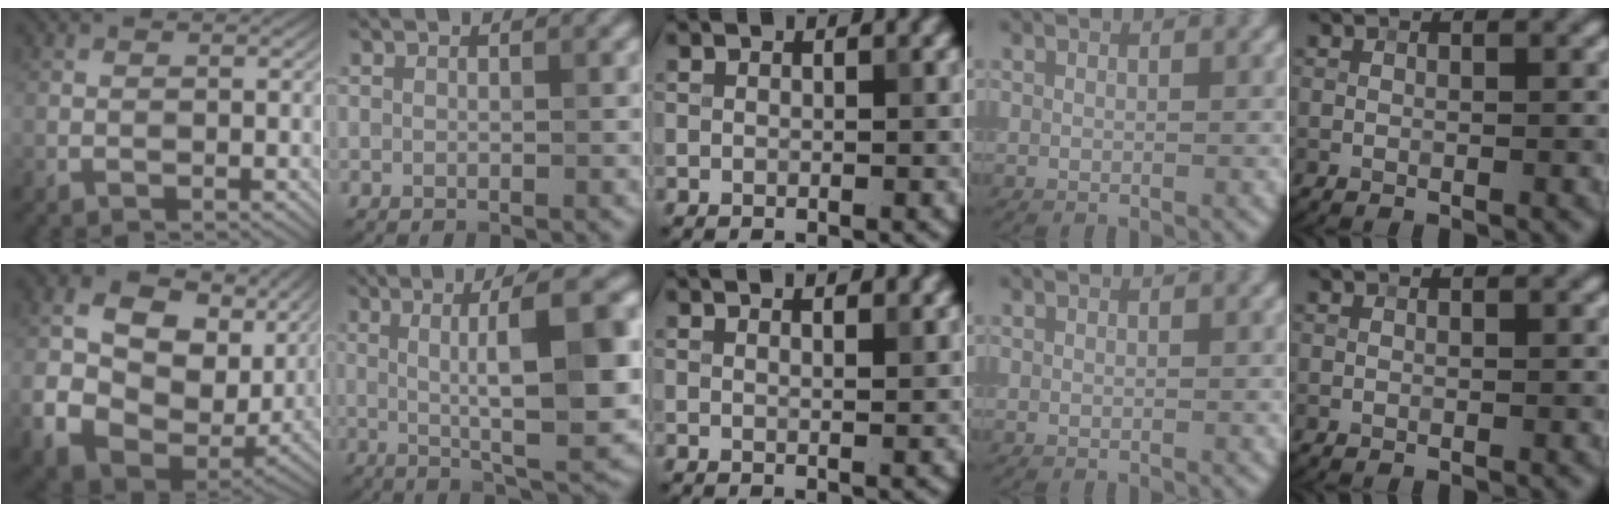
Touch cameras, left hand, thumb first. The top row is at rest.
{"thumb": {"total": 16.5, "force": [1.9, 12.1, 11.0], "torque": [-0.221, -0.023, 0.062]}, "index": {"total": 11.2, "force": [1.3, 2.5, 10.9], "torque": [-0.143, 0.010, 0.025]}, "middle": {"total": 4.2, "force": [3.1, 1.7, 2.3], "torque": [0.001, 0.029, 0.006]}}